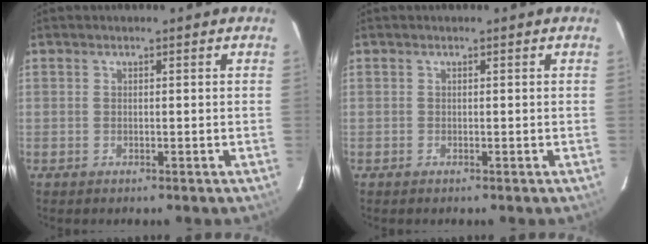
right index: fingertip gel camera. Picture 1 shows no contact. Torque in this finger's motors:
{"motor_torque": [0.00, -0.01, 0.00, -0.03]}